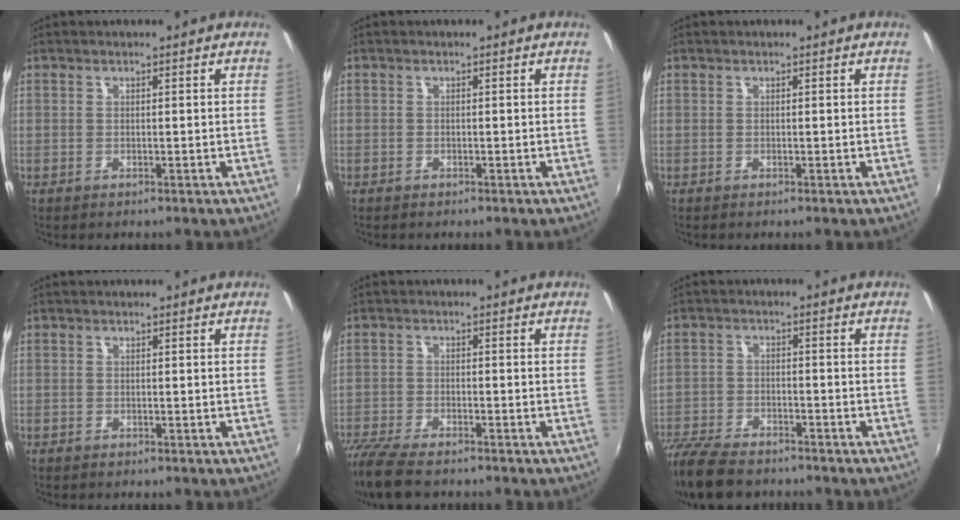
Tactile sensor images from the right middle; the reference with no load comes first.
{"total": 1.0, "force": [-0.6, 0.8, -0.1], "torque": [-0.004, 0.005, -0.007]}
{"total": 0.0}
{"total": 0.7, "force": [-0.5, 0.5, -0.1], "torque": [-0.003, 0.003, -0.008]}
{"total": 10.8, "force": [-9.1, 2.5, 5.2], "torque": [-0.138, -0.037, -0.169]}
{"total": 13.4, "force": [-11.0, 4.8, 5.8], "torque": [-0.154, -0.024, -0.203]}